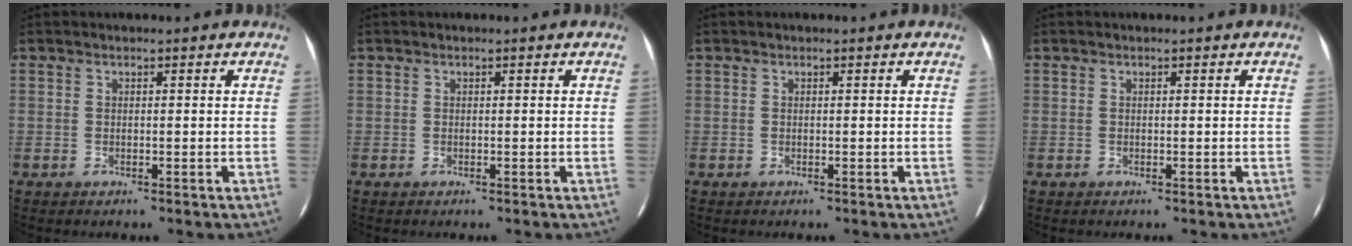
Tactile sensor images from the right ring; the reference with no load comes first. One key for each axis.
{"total": 0.0}
{"total": 0.0}
{"total": 0.0}